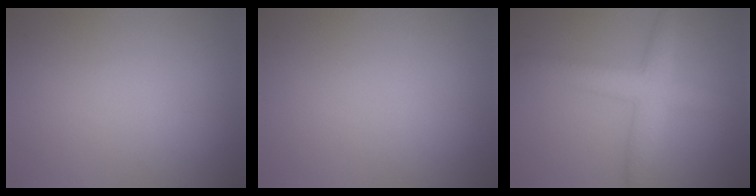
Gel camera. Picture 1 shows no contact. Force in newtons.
{"total": 0.0}
{"total": 4.5, "press": 4.5, "slide": 0.1}